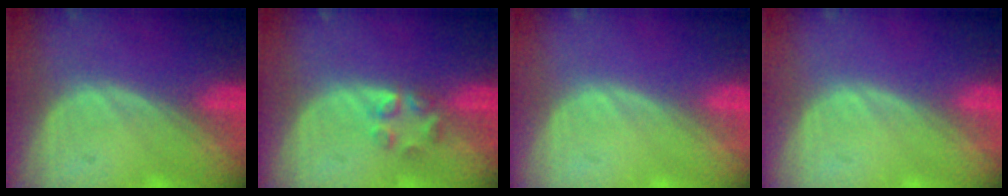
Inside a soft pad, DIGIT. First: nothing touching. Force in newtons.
{"total": 2.6, "press": 2.6, "slide": 0.2}
{"total": 0.0}
{"total": 0.0}